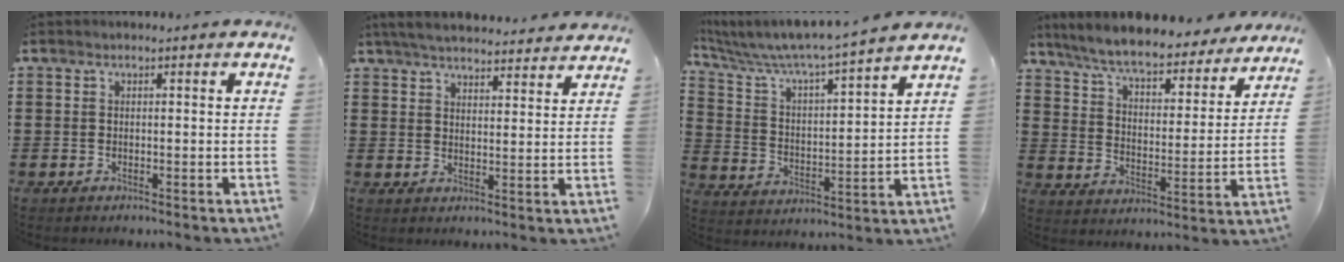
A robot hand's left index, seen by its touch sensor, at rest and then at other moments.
{"total": 5.0, "force": [4.8, 0.3, 1.3], "torque": [-0.042, -0.021, 0.087]}
{"total": 6.1, "force": [5.7, -0.4, 2.2], "torque": [-0.072, -0.047, 0.090]}
{"total": 7.9, "force": [7.2, 0.7, 3.3], "torque": [-0.094, -0.041, 0.123]}